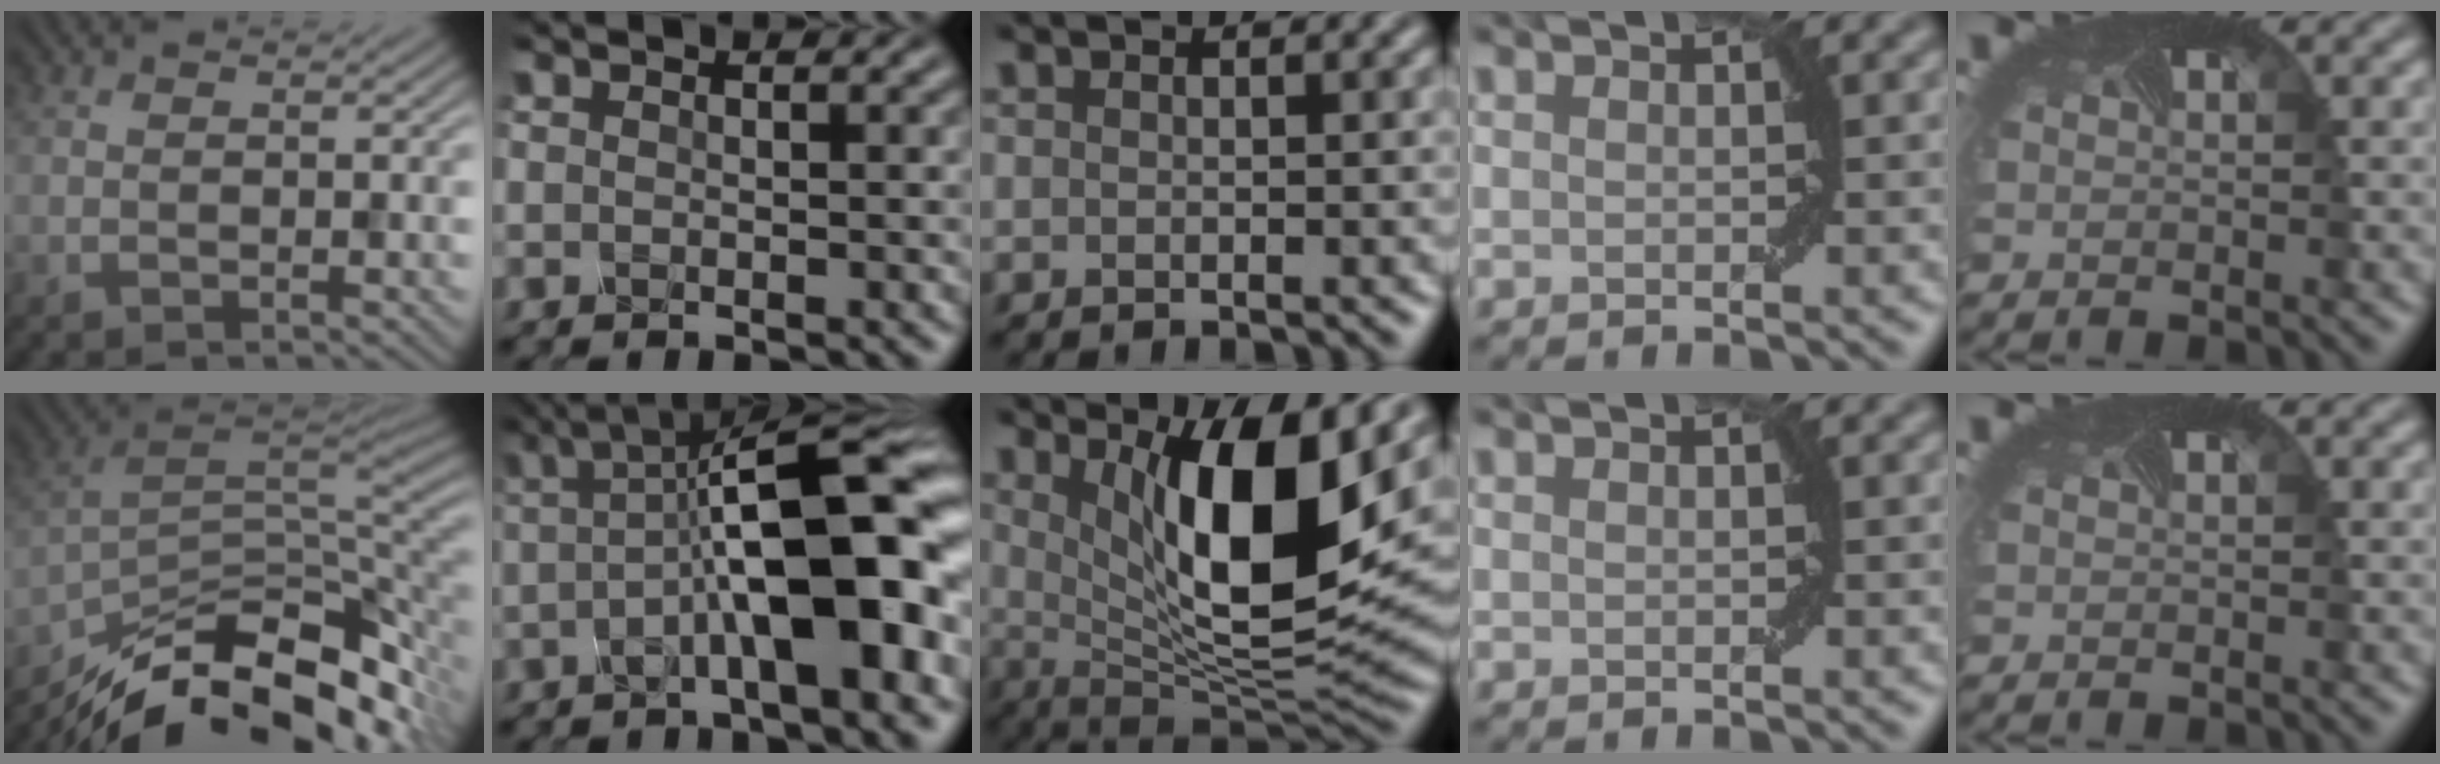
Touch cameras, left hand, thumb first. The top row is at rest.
{"thumb": {"total": 15.0, "force": [-10.3, 6.0, 9.2], "torque": [-0.180, -0.019, -0.167]}, "index": {"total": 11.8, "force": [-0.4, 3.2, 11.3], "torque": [-0.164, 0.023, -0.014]}, "middle": {"total": 11.4, "force": [3.4, 3.5, 10.3], "torque": [-0.153, -0.014, 0.064]}}